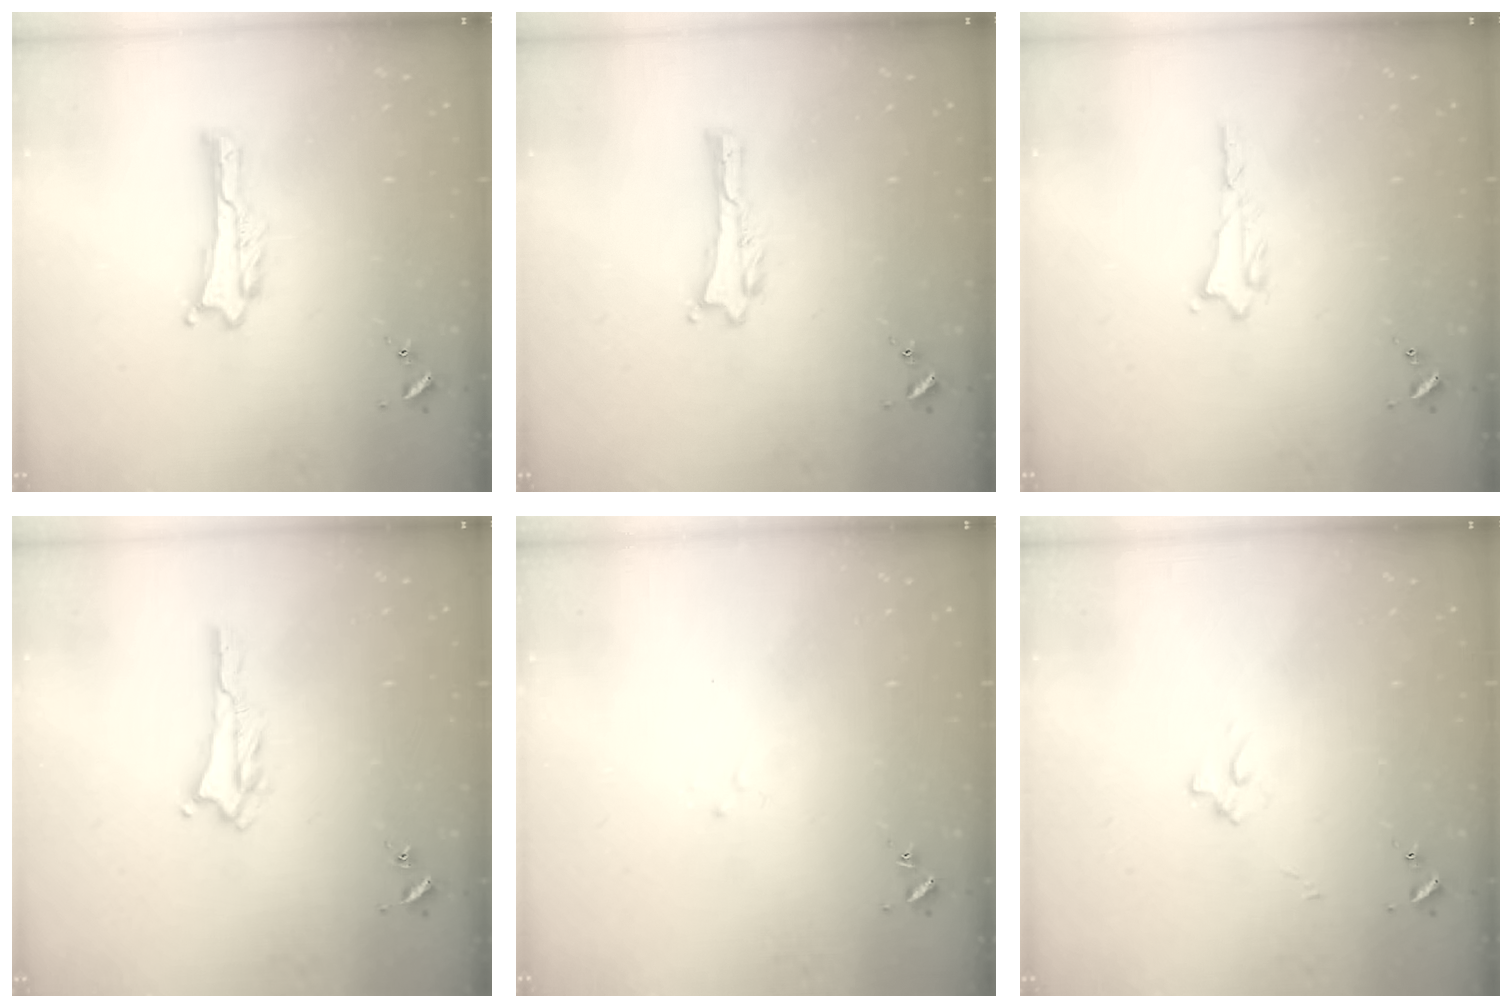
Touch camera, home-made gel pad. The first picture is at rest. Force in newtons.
{"total": 0.0}
{"total": 0.9, "press": 0.9, "slide": 0.2}
{"total": 2.1, "press": 2.1, "slide": 0.3}
{"total": 1.1, "press": 1.0, "slide": 0.2}
{"total": 2.5, "press": 2.5, "slide": 0.3}